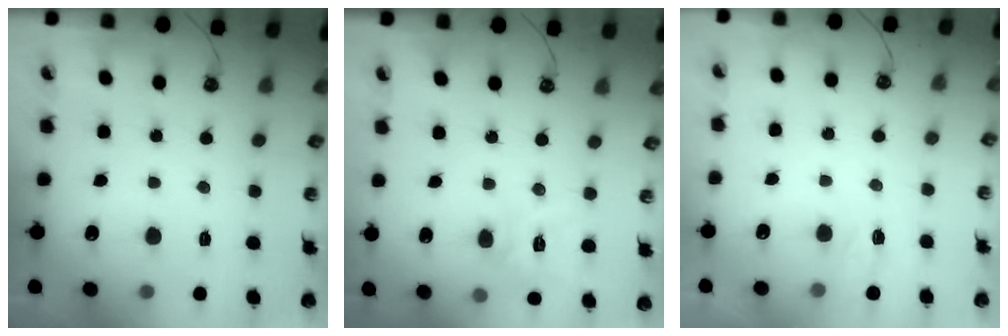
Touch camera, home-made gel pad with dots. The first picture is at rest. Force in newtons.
{"total": 11.0, "press": 10.9, "slide": 0.9}
{"total": 4.8, "press": 4.8, "slide": 0.6}